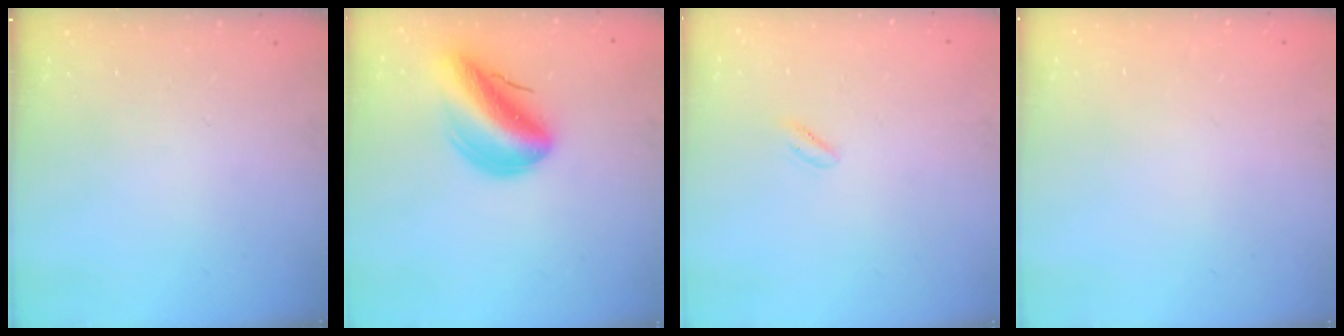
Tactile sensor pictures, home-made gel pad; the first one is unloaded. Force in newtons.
{"total": 15.6, "press": 15.3, "slide": 3.3}
{"total": 0.5, "press": 0.0, "slide": 0.5}
{"total": 2.2, "press": 2.2, "slide": 0.1}